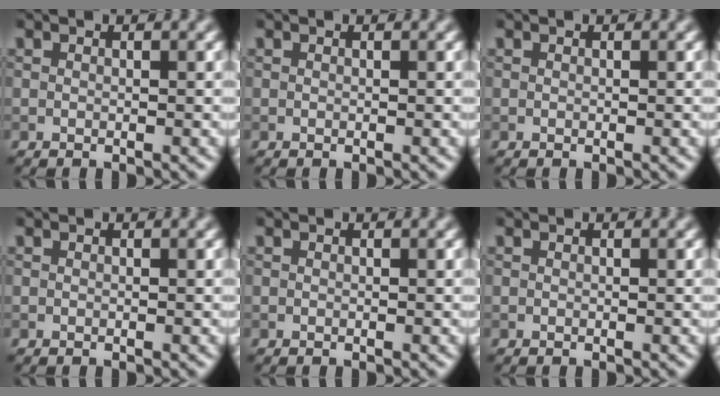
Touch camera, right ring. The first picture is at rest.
{"total": 0.0}
{"total": 0.0}
{"total": 0.0}
{"total": 0.0}
{"total": 0.0}